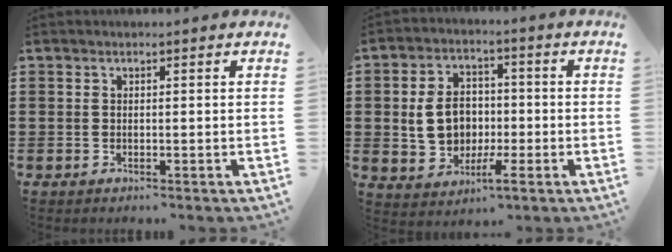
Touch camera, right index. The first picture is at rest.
{"total": 7.9, "force": [-0.6, 5.7, 5.4], "torque": [-0.107, 0.005, -0.014]}